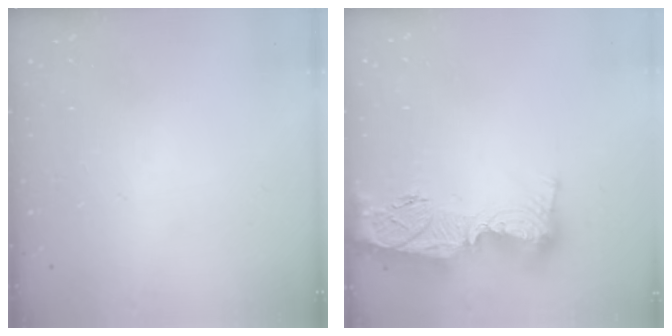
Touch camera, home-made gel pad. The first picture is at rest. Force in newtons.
{"total": 18.5, "press": 18.4, "slide": 1.7}